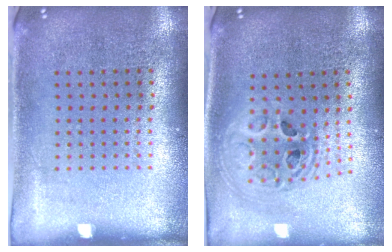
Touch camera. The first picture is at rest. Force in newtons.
{"total": 2.1, "press": 1.7, "slide": 1.3}